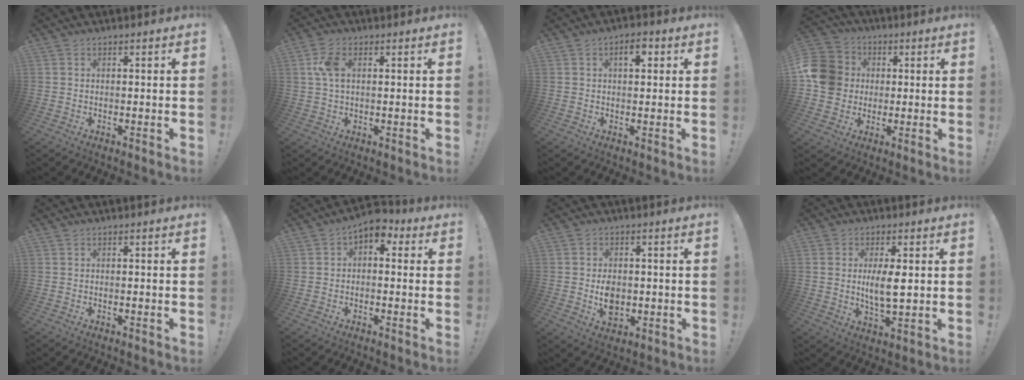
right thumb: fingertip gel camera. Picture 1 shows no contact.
{"total": 6.1, "force": [1.3, 3.3, 4.9], "torque": [-0.109, 0.004, 0.022]}
{"total": 4.2, "force": [1.4, 2.0, 3.4], "torque": [-0.039, -0.003, 0.016]}
{"total": 13.2, "force": [1.0, 11.9, 5.6], "torque": [-0.096, 0.006, 0.026]}
{"total": 0.0}
{"total": 4.3, "force": [0.8, 2.9, 3.1], "torque": [-0.046, 0.003, 0.016]}
{"total": 6.4, "force": [-0.9, 5.4, 3.4], "torque": [-0.035, 0.000, -0.014]}
{"total": 6.9, "force": [1.0, 3.1, 6.1], "torque": [-0.107, -0.010, 0.011]}